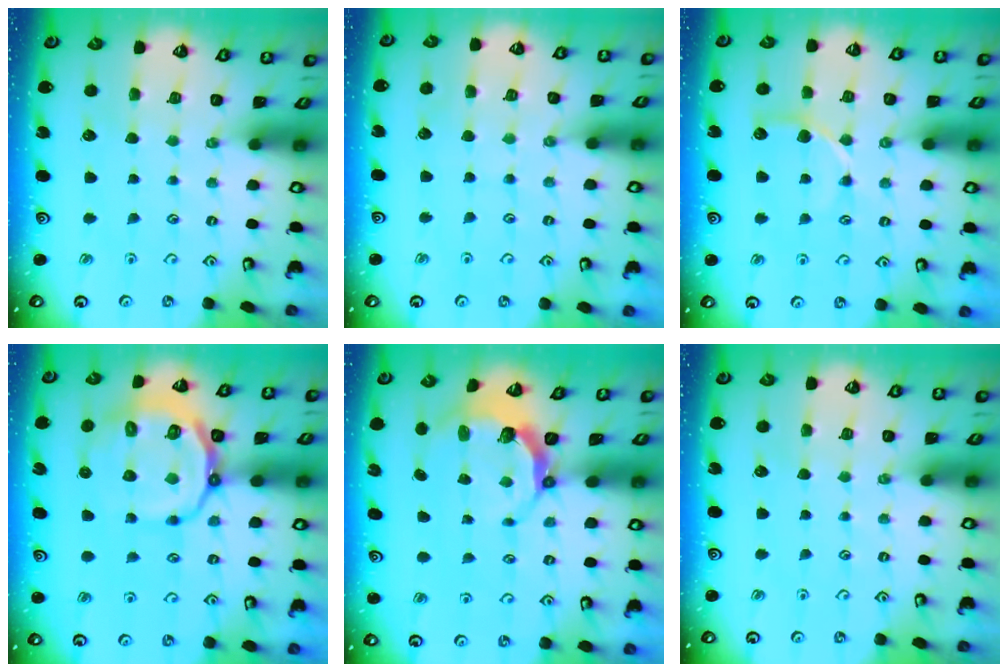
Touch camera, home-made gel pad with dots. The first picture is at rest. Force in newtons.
{"total": 4.5, "press": 4.5, "slide": 0.5}
{"total": 5.6, "press": 5.5, "slide": 0.8}
{"total": 14.9, "press": 14.6, "slide": 2.8}
{"total": 5.6, "press": 4.1, "slide": 3.8}
{"total": 0.0}